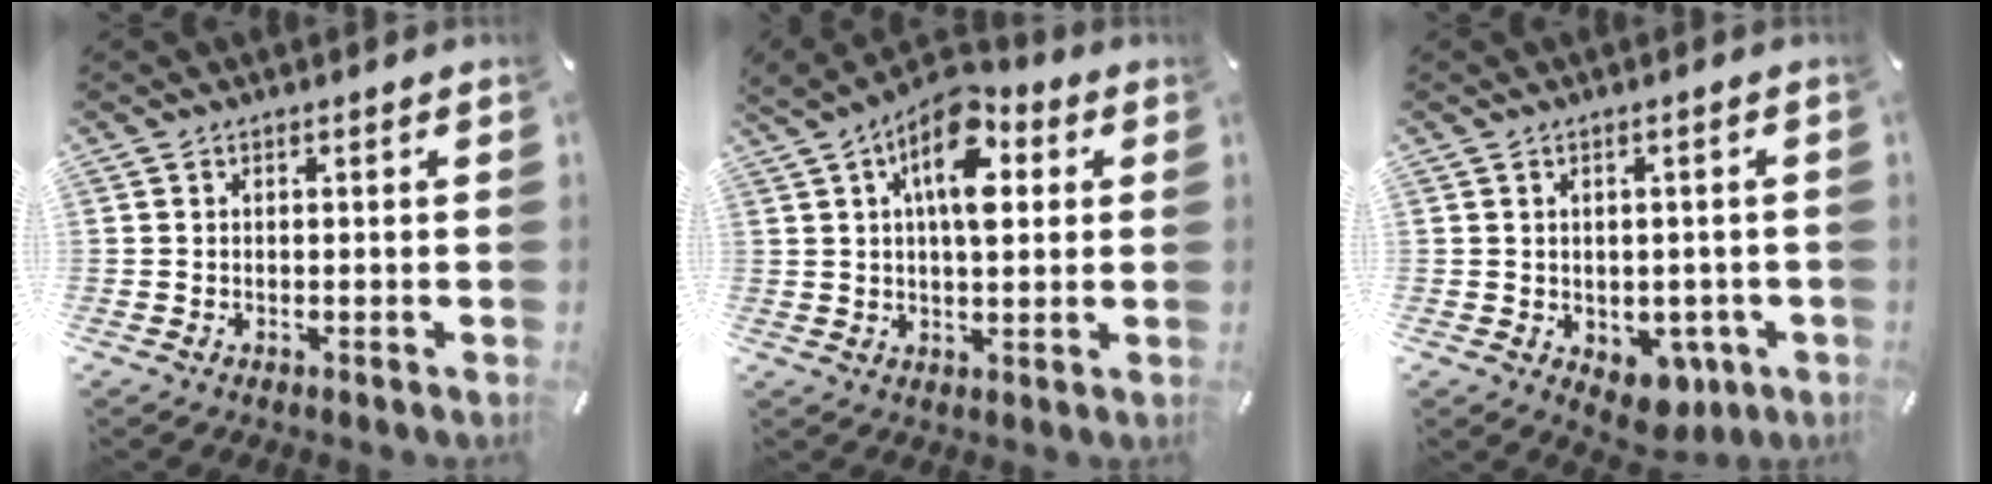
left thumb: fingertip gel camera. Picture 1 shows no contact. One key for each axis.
{"total": 12.9, "fx": 5.1, "fy": 6.6, "fz": 9.8, "tx": -0.152, "ty": -0.012, "tz": 0.089}
{"total": 4.8, "fx": -1.5, "fy": 3.8, "fz": 2.5, "tx": -0.015, "ty": 0.006, "tz": -0.024}